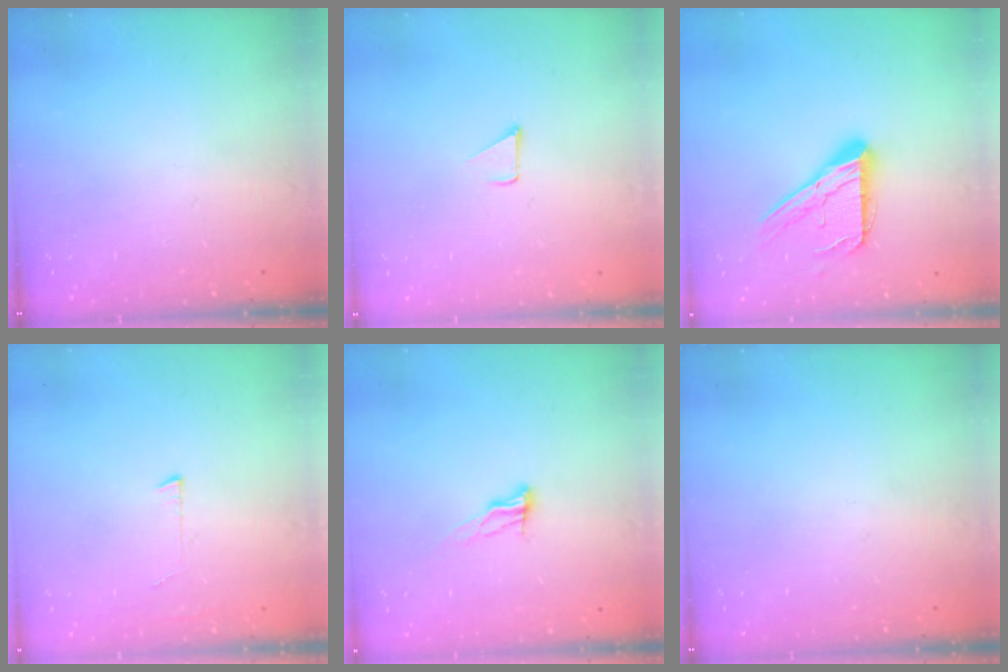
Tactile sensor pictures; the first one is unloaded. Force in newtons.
{"total": 1.8, "press": 1.7, "slide": 0.1}
{"total": 15.7, "press": 15.7, "slide": 1.5}
{"total": 3.0, "press": 3.0, "slide": 0.3}
{"total": 8.7, "press": 8.4, "slide": 2.4}
{"total": 0.0}